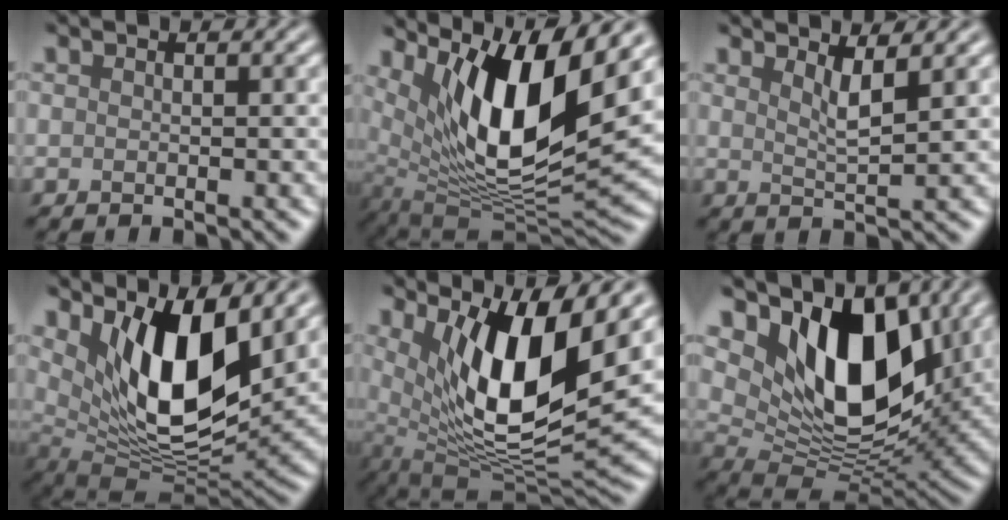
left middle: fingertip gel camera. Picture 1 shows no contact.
{"total": 12.3, "force": [5.3, 3.8, 10.4], "torque": [-0.180, -0.011, 0.104]}
{"total": 2.5, "force": [1.5, 0.6, 1.9], "torque": [-0.023, -0.005, 0.024]}
{"total": 11.1, "force": [4.2, 4.4, 9.3], "torque": [-0.152, -0.023, 0.083]}
{"total": 11.5, "force": [4.0, 3.7, 10.1], "torque": [-0.173, -0.015, 0.079]}
{"total": 11.6, "force": [5.1, 6.3, 8.2], "torque": [-0.131, -0.012, 0.087]}